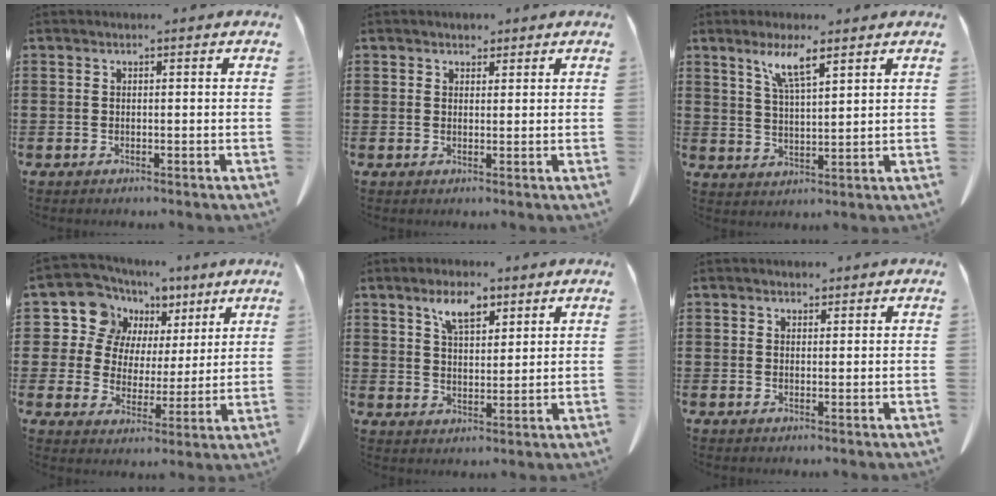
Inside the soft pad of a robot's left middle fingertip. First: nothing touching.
{"total": 1.8, "force": [1.6, 0.8, 0.2], "torque": [-0.001, 0.000, 0.029]}
{"total": 6.2, "force": [4.1, 0.9, 4.5], "torque": [-0.101, -0.001, 0.071]}
{"total": 11.0, "force": [6.2, 8.6, 3.1], "torque": [-0.108, -0.023, 0.119]}
{"total": 6.1, "force": [4.0, 2.6, 3.8], "torque": [-0.069, -0.003, 0.071]}
{"total": 1.5, "force": [1.3, 0.7, 0.2], "torque": [0.001, -0.001, 0.024]}